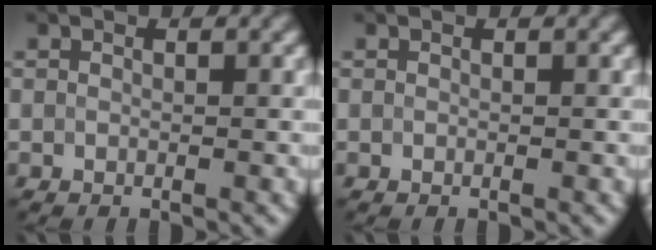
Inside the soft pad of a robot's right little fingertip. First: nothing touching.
{"total": 0.0}